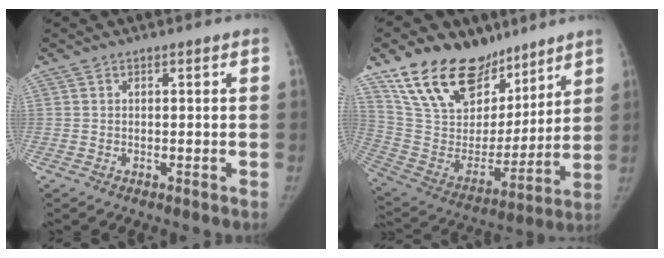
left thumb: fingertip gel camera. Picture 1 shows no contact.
{"total": 23.5, "force": [17.0, 12.8, 9.8], "torque": [-0.134, -0.076, 0.306]}